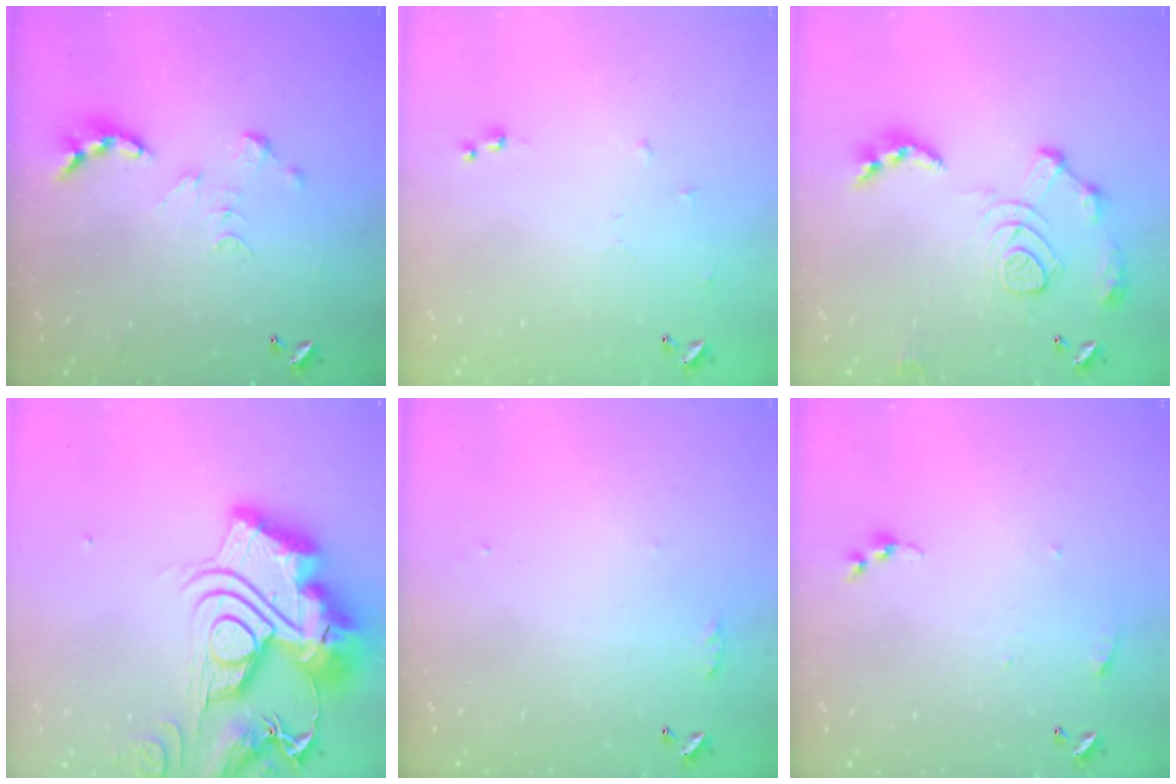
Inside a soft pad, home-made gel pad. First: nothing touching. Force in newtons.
{"total": 6.3, "press": 6.3, "slide": 0.7}
{"total": 13.9, "press": 13.8, "slide": 1.5}
{"total": 0.6, "press": 0.6, "slide": 0.0}
{"total": 6.3, "press": 6.3, "slide": 0.8}
{"total": 3.8, "press": 3.8, "slide": 0.5}